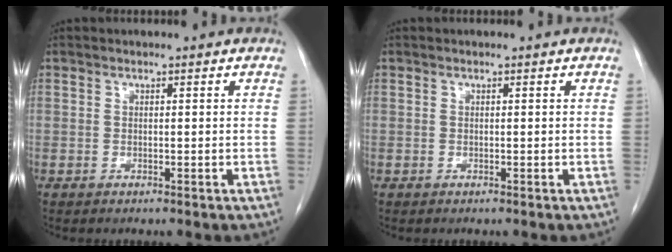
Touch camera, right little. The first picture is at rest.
{"total": 0.0}